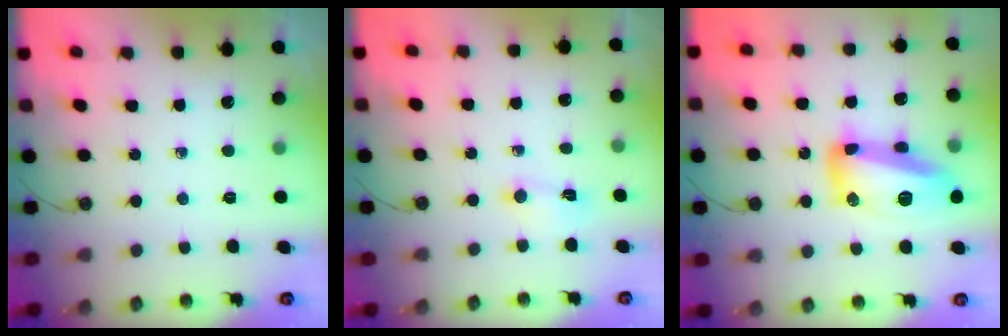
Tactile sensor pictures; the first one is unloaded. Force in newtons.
{"total": 3.4, "press": 3.4, "slide": 0.3}
{"total": 17.2, "press": 17.2, "slide": 0.9}